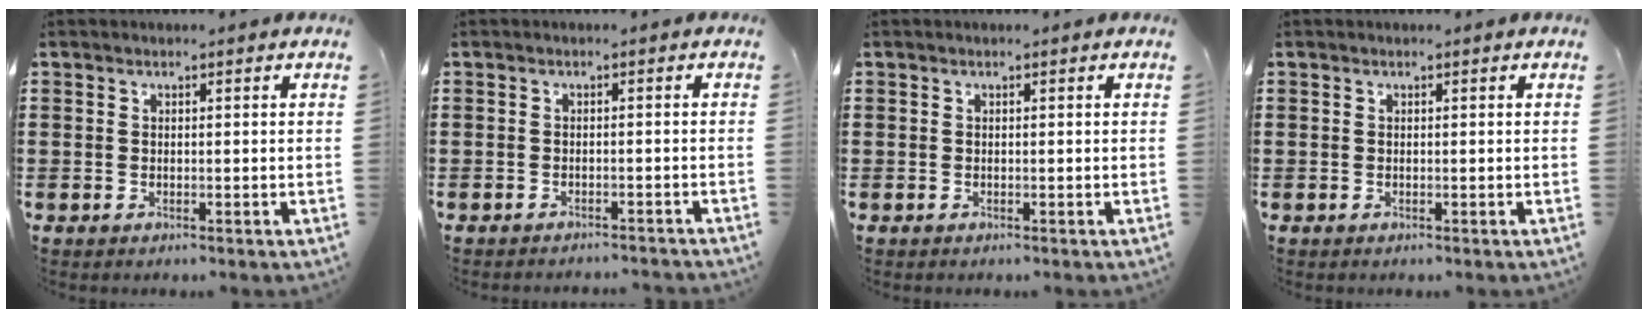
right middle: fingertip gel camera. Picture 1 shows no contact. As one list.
[{"total": 1.2, "force": [-1.2, -0.2, 0.1], "torque": [-0.006, 0.000, -0.023]}, {"total": 0.0}, {"total": 0.0}]